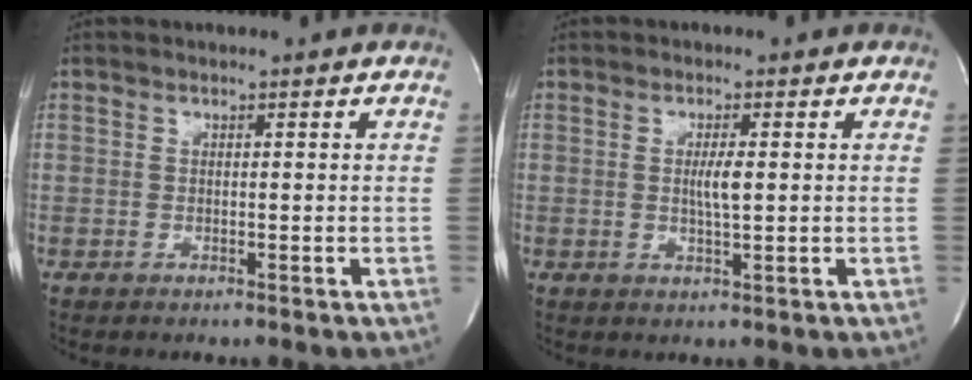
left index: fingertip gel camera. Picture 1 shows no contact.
{"total": 2.6, "force": [-0.1, 0.2, 2.6], "torque": [-0.048, -0.012, -0.003]}